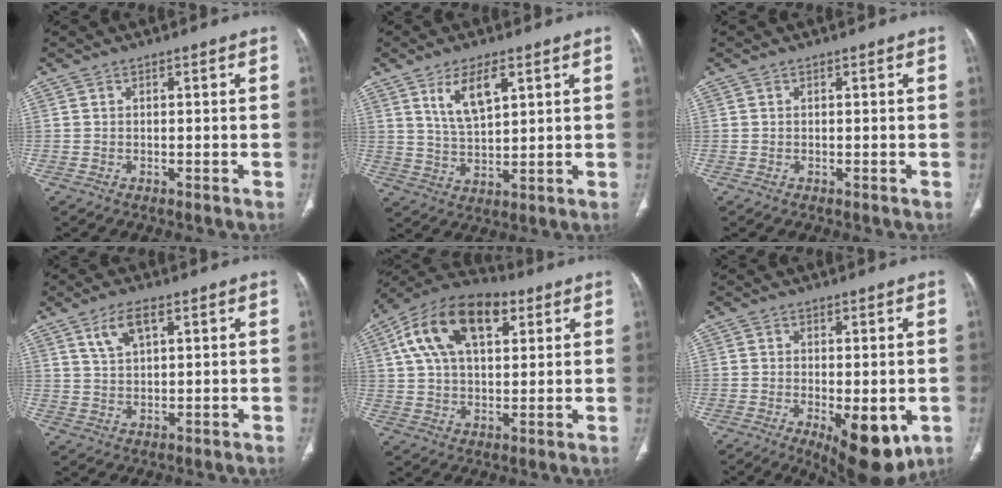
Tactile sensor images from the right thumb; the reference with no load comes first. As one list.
[{"total": 8.3, "force": [4.1, 3.3, 6.4], "torque": [-0.112, -0.022, 0.085]}, {"total": 0.0}, {"total": 5.6, "force": [2.9, 2.4, 4.1], "torque": [-0.077, -0.005, 0.061]}, {"total": 18.4, "force": [7.2, 10.1, 13.6], "torque": [-0.227, 0.013, 0.119]}, {"total": 11.7, "force": [-4.0, 4.8, 9.9], "torque": [-0.129, -0.014, -0.047]}]